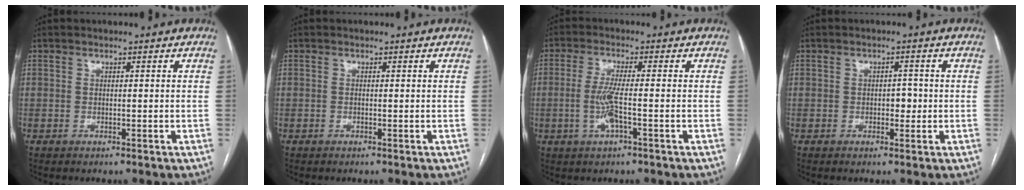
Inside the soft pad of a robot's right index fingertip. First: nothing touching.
{"total": 0.0}
{"total": 4.8, "force": [-1.2, 0.2, 4.7], "torque": [-0.102, -0.007, -0.025]}
{"total": 2.0, "force": [-0.3, 1.2, 1.6], "torque": [-0.018, 0.004, -0.003]}